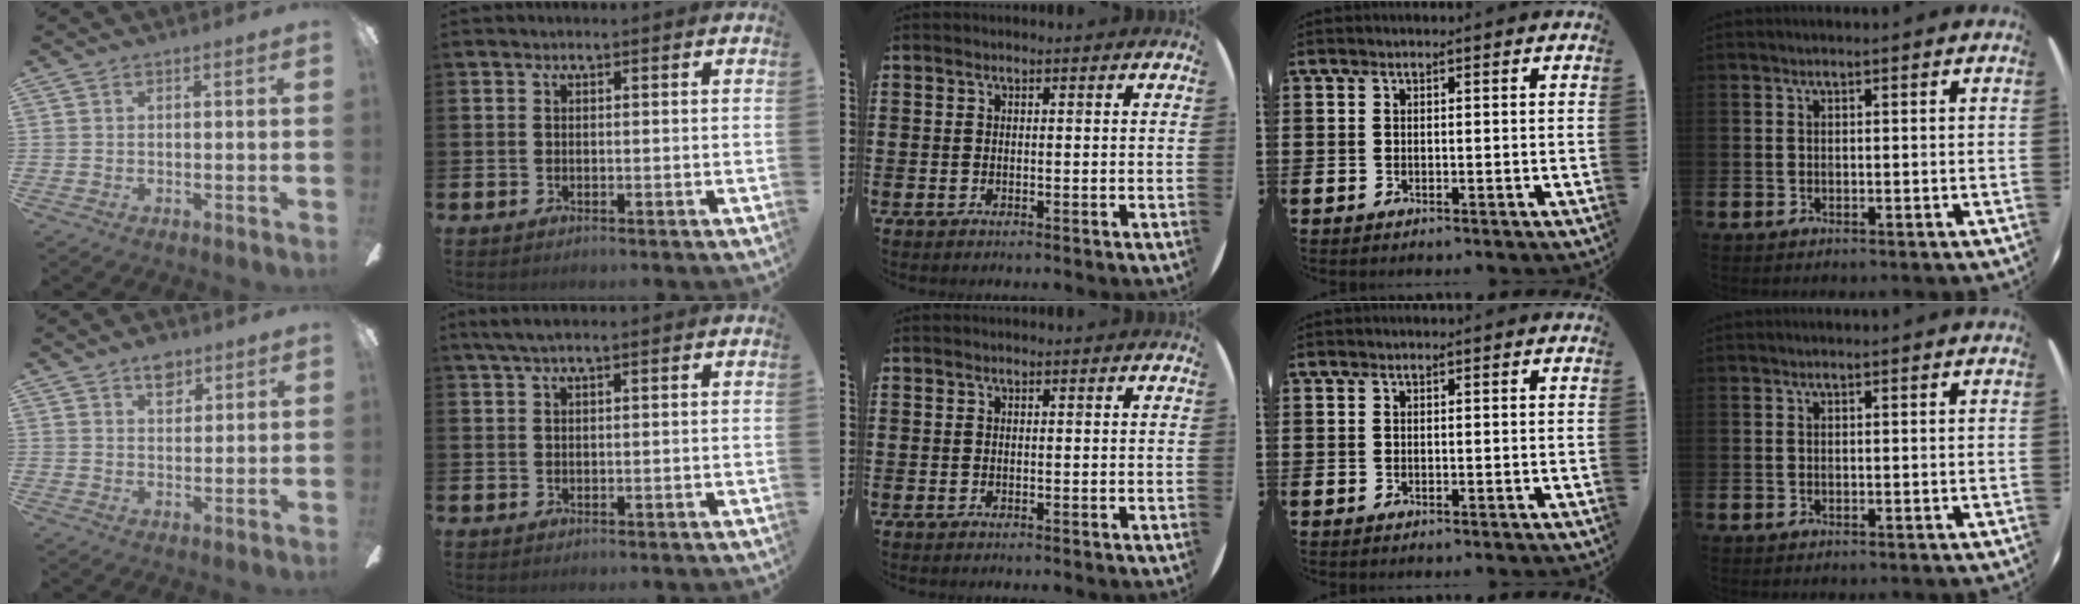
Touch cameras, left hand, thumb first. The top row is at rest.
{"thumb": {"total": 5.1, "force": [3.5, 2.7, 2.6], "torque": [-0.027, -0.011, 0.059]}, "index": {"total": 2.0, "force": [1.4, 0.2, 1.5], "torque": [-0.034, 0.005, 0.025]}}